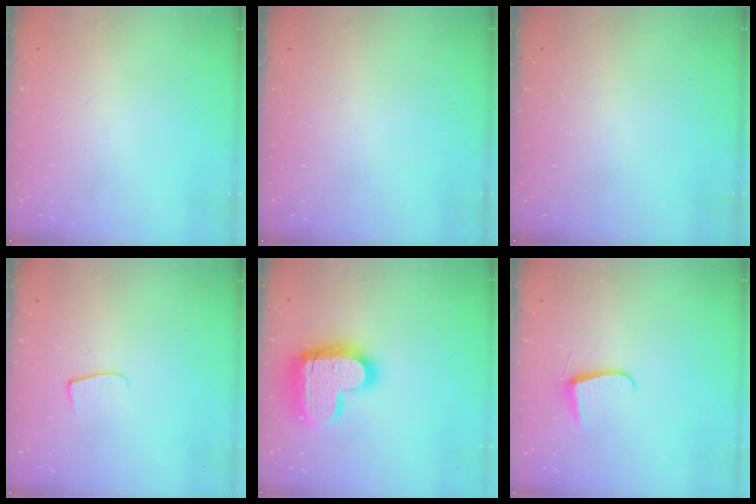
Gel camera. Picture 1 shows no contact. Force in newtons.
{"total": 0.0}
{"total": 0.0}
{"total": 4.3, "press": 4.2, "slide": 0.5}
{"total": 23.7, "press": 23.7, "slide": 1.6}
{"total": 6.2, "press": 6.1, "slide": 0.7}